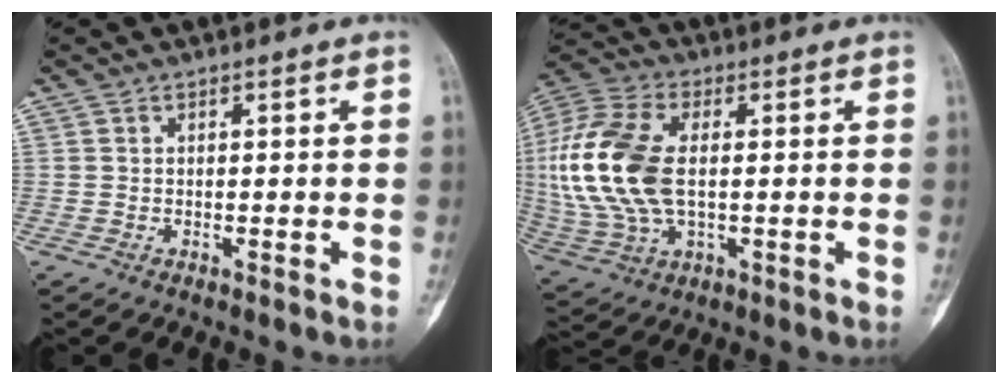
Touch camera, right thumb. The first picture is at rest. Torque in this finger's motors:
{"motor_torque": [0.30, 0.99, 0.77, 0.58, 0.42]}